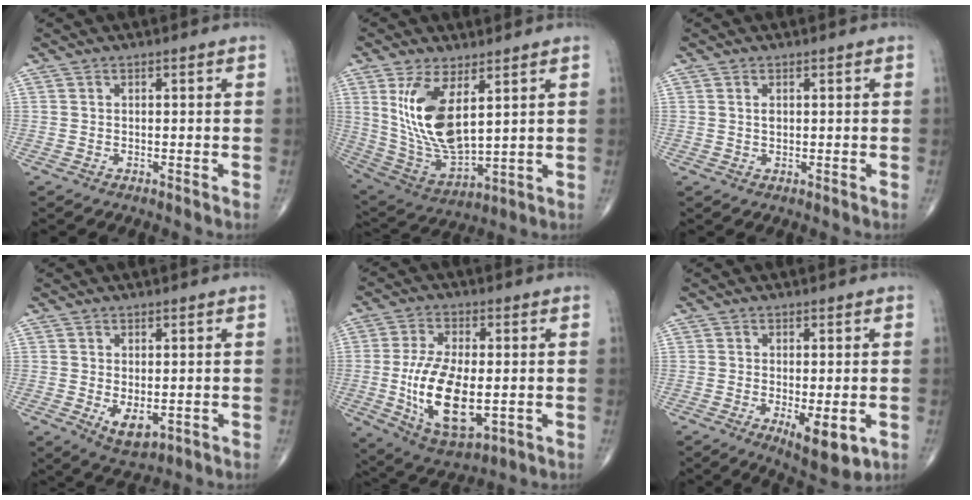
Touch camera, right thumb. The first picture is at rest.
{"total": 15.2, "force": [4.7, 6.7, 12.8], "torque": [-0.247, -0.027, 0.114]}
{"total": 1.3, "force": [0.4, 0.8, 1.0], "torque": [-0.016, -0.002, 0.008]}
{"total": 4.9, "force": [-0.9, 2.7, 4.0], "torque": [-0.059, -0.011, -0.002]}
{"total": 15.8, "force": [-2.0, 7.6, 13.7], "torque": [-0.251, -0.013, -0.023]}
{"total": 8.2, "force": [-2.5, 3.1, 7.2], "torque": [-0.101, -0.018, -0.030]}